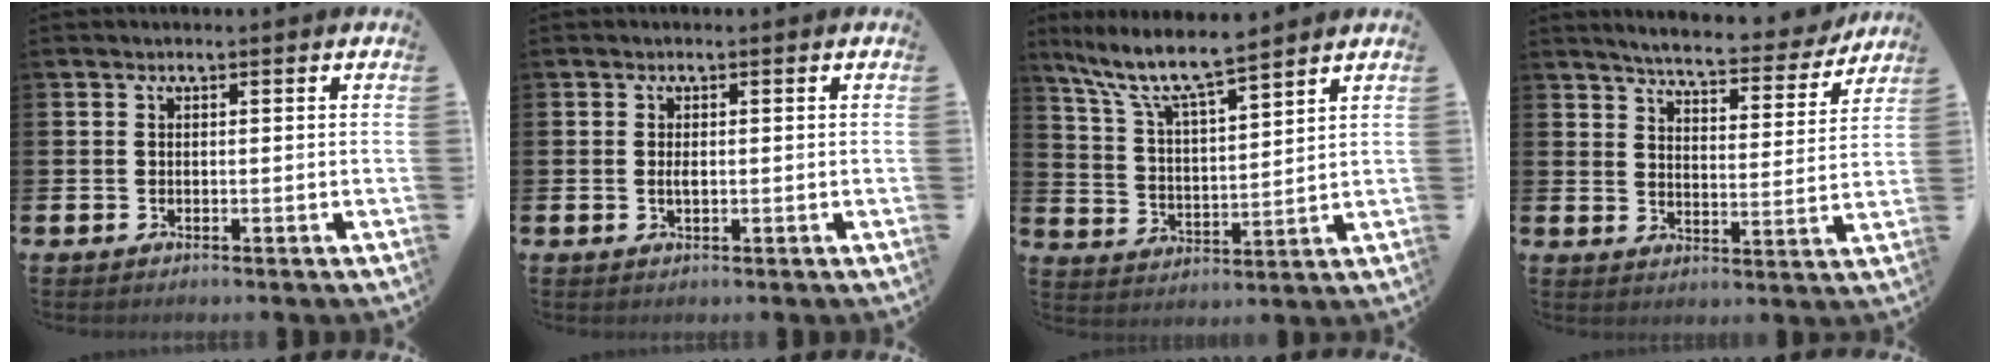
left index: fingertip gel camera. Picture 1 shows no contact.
{"total": 1.0, "force": [0.1, 0.4, 0.9], "torque": [-0.013, 0.001, -0.001]}
{"total": 8.7, "force": [7.7, 1.1, 3.9], "torque": [-0.115, -0.043, 0.132]}
{"total": 6.0, "force": [5.7, 0.6, 1.8], "torque": [-0.048, -0.039, 0.093]}